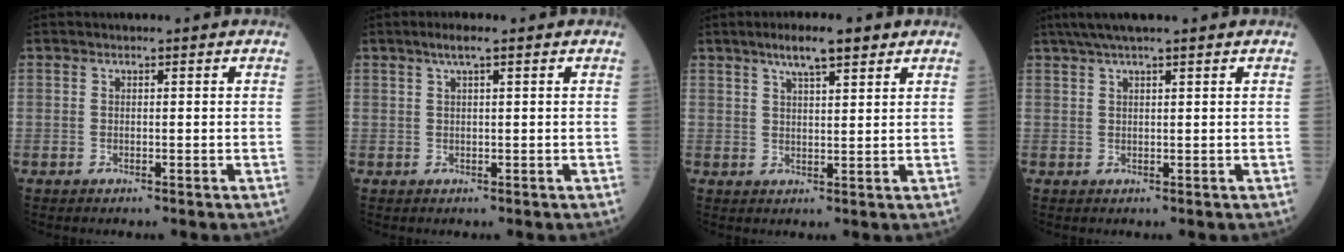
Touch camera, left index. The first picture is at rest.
{"total": 2.1, "force": [1.3, -0.1, 1.7], "torque": [-0.039, 0.008, 0.025]}
{"total": 5.9, "force": [4.0, 1.0, 4.2], "torque": [-0.077, 0.012, 0.067]}
{"total": 6.0, "force": [4.7, -0.4, 3.7], "torque": [-0.062, 0.035, 0.082]}